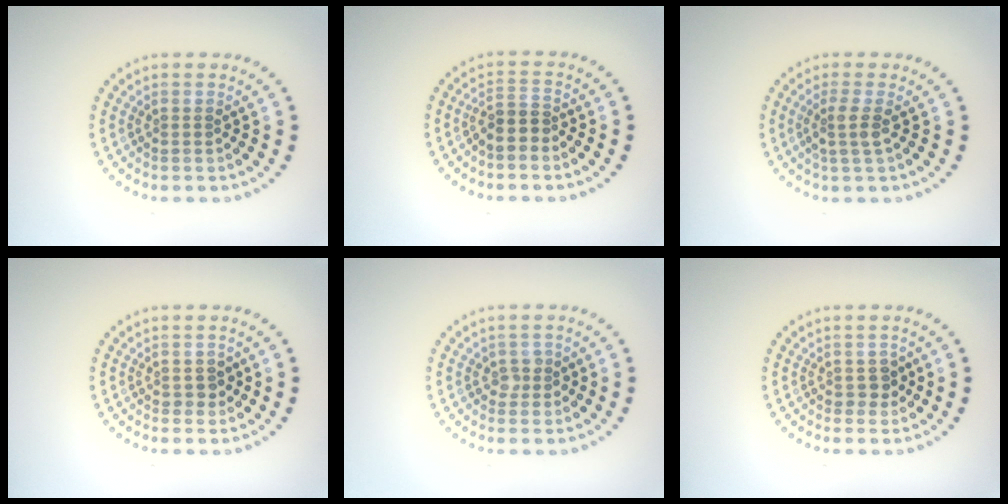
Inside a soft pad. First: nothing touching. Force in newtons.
{"total": 1.8, "press": 1.4, "slide": 1.1}
{"total": 2.0, "press": 1.5, "slide": 1.2}
{"total": 1.1, "press": 1.0, "slide": 0.5}
{"total": 1.0, "press": 0.9, "slide": 0.4}
{"total": 1.2, "press": 1.1, "slide": 0.6}